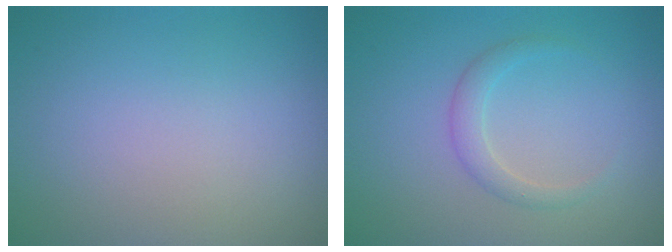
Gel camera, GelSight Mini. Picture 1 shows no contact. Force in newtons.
{"total": 1.7, "press": 1.7, "slide": 0.1}